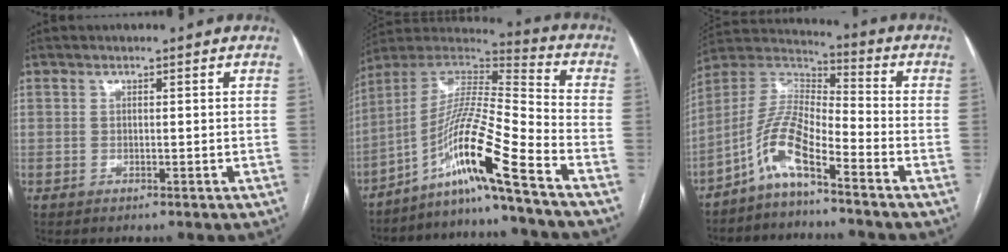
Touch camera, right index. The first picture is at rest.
{"total": 15.4, "force": [-9.9, -1.9, 11.6], "torque": [-0.227, 0.004, -0.177]}
{"total": 9.2, "force": [-5.8, 1.5, 7.0], "torque": [-0.156, 0.017, -0.119]}